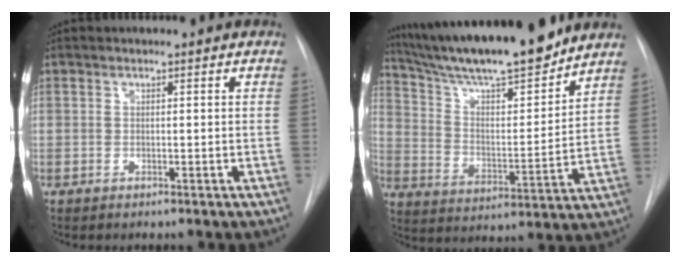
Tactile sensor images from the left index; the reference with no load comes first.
{"total": 19.5, "force": [16.9, 1.4, 9.7], "torque": [-0.167, -0.007, 0.278]}